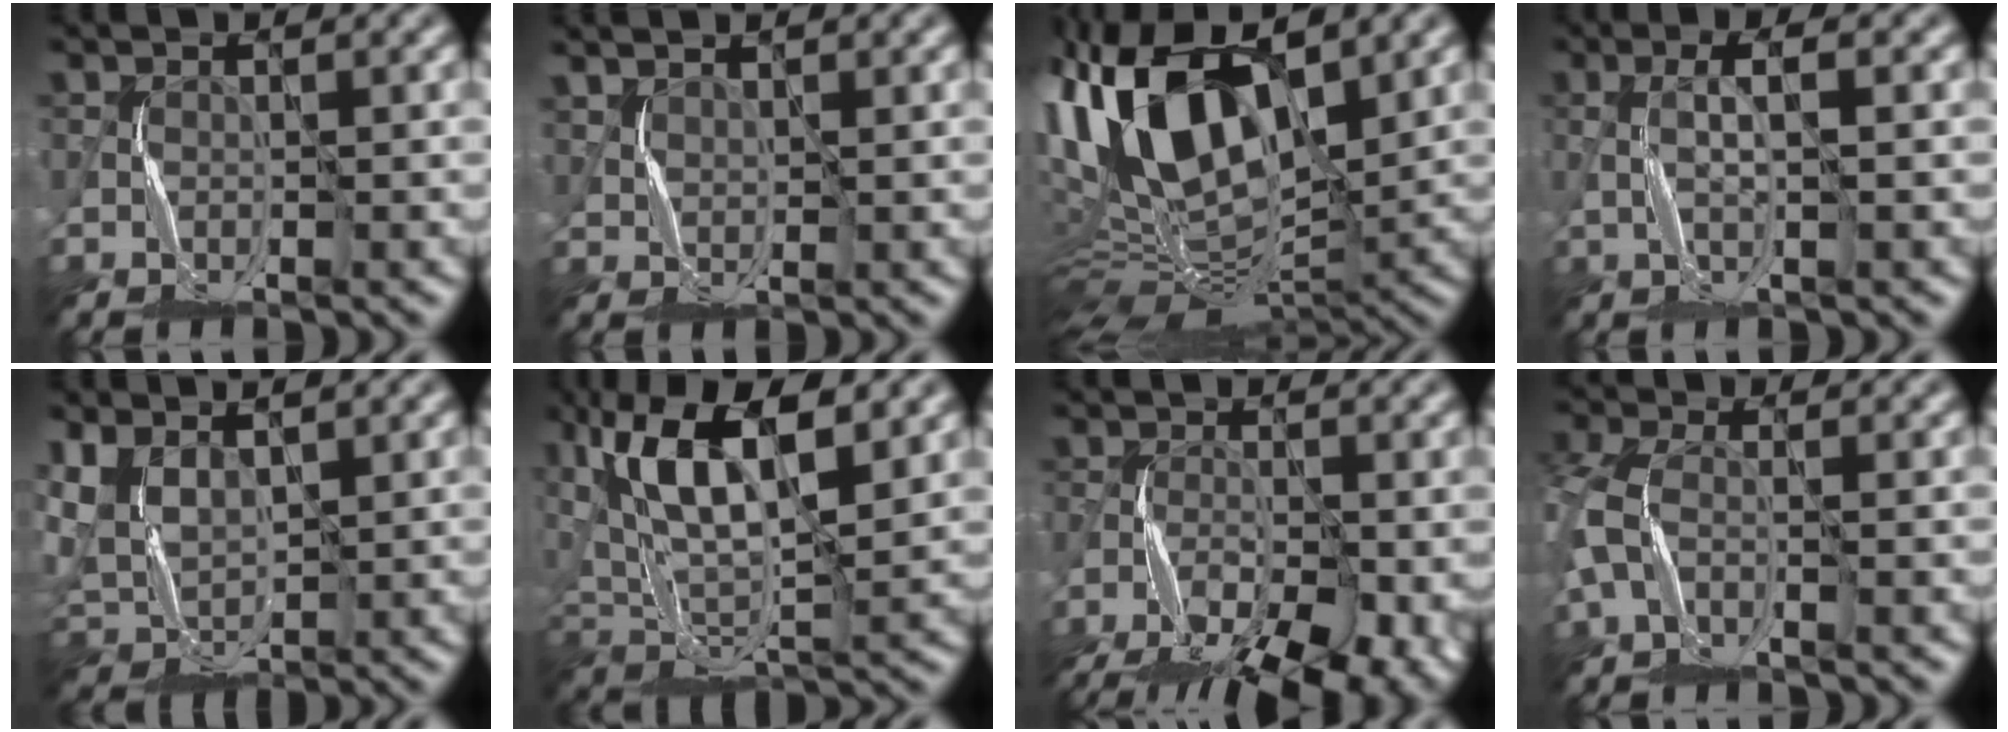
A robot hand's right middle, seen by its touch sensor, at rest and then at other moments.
{"total": 1.8, "force": [1.8, 0.3, 0.1], "torque": [-0.006, 0.001, 0.033]}
{"total": 15.8, "force": [4.2, 8.0, 12.9], "torque": [-0.253, 0.017, 0.072]}
{"total": 2.2, "force": [0.7, 0.3, 2.1], "torque": [-0.043, 0.005, 0.012]}
{"total": 5.2, "force": [2.3, 3.3, 3.2], "torque": [-0.083, -0.006, 0.045]}
{"total": 11.5, "force": [5.2, 4.9, 9.0], "torque": [-0.168, 0.011, 0.094]}
{"total": 12.9, "force": [-9.0, 4.8, 7.9], "torque": [-0.135, -0.046, -0.122]}
{"total": 3.7, "force": [-1.0, 2.2, 2.8], "torque": [-0.080, -0.002, -0.032]}